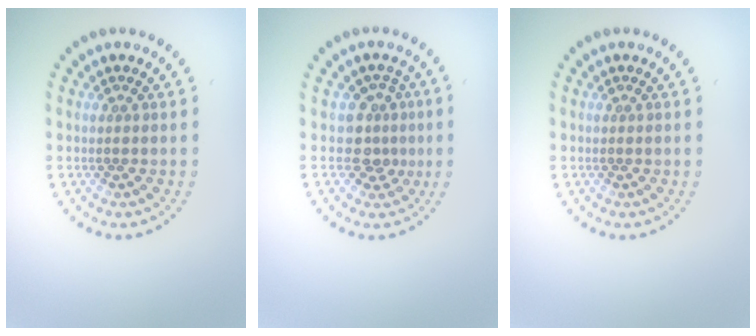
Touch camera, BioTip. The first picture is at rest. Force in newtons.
{"total": 2.5, "press": 1.9, "slide": 1.7}
{"total": 0.0}